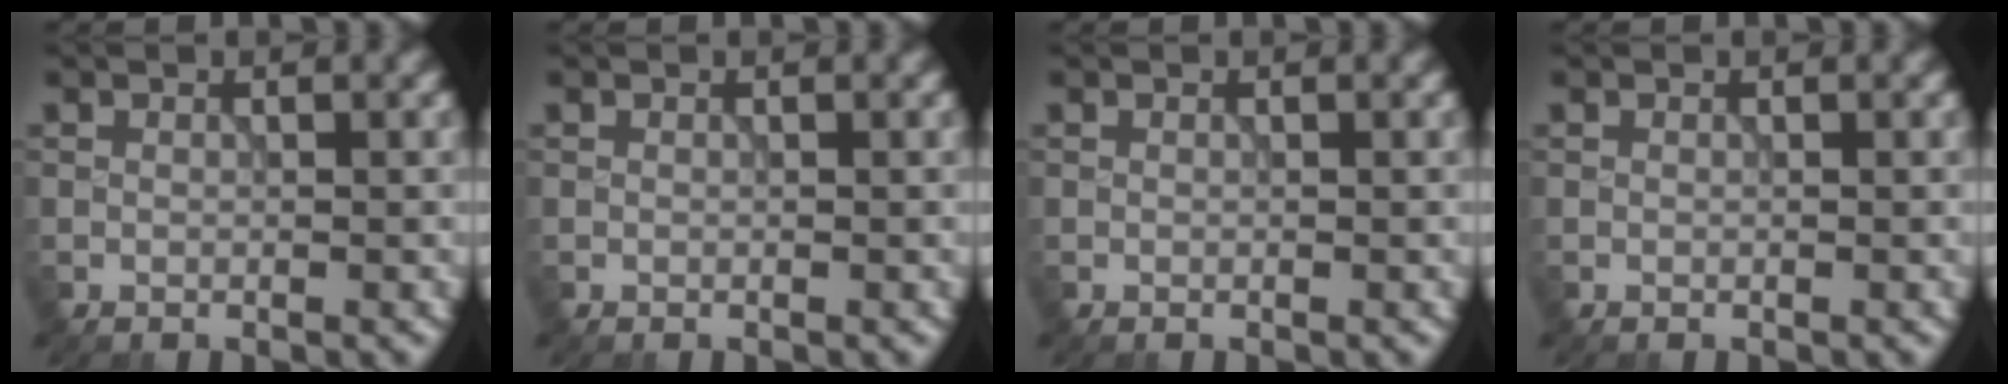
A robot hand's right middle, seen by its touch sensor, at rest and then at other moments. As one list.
[{"total": 0.0}, {"total": 0.0}, {"total": 0.0}]